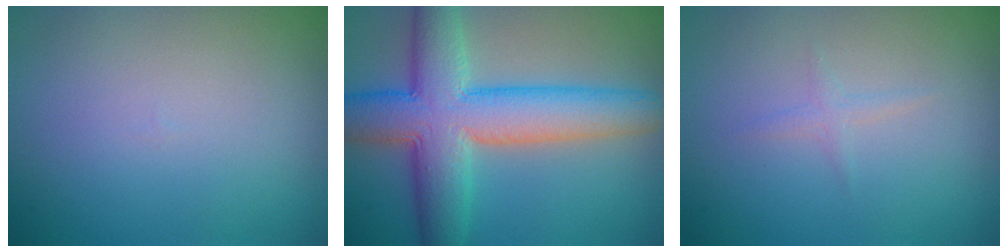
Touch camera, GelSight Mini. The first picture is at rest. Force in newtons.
{"total": 9.8, "press": 9.8, "slide": 0.3}
{"total": 0.8, "press": 0.8, "slide": 0.1}